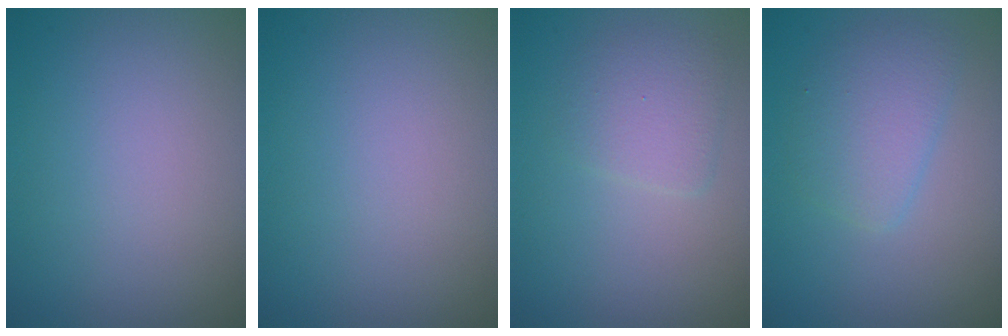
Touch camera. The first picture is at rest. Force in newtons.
{"total": 0.0}
{"total": 2.3, "press": 2.3, "slide": 0.1}
{"total": 2.9, "press": 2.9, "slide": 0.1}